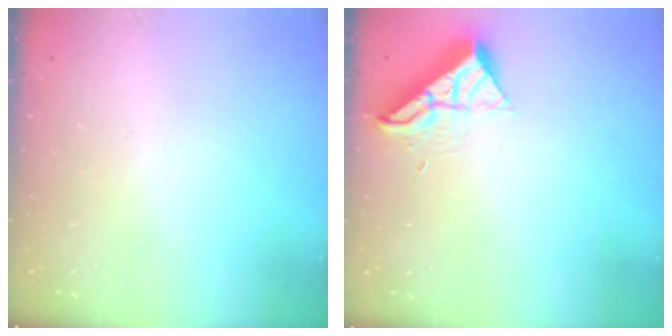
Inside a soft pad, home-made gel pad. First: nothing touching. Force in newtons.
{"total": 10.2, "press": 10.2, "slide": 0.5}